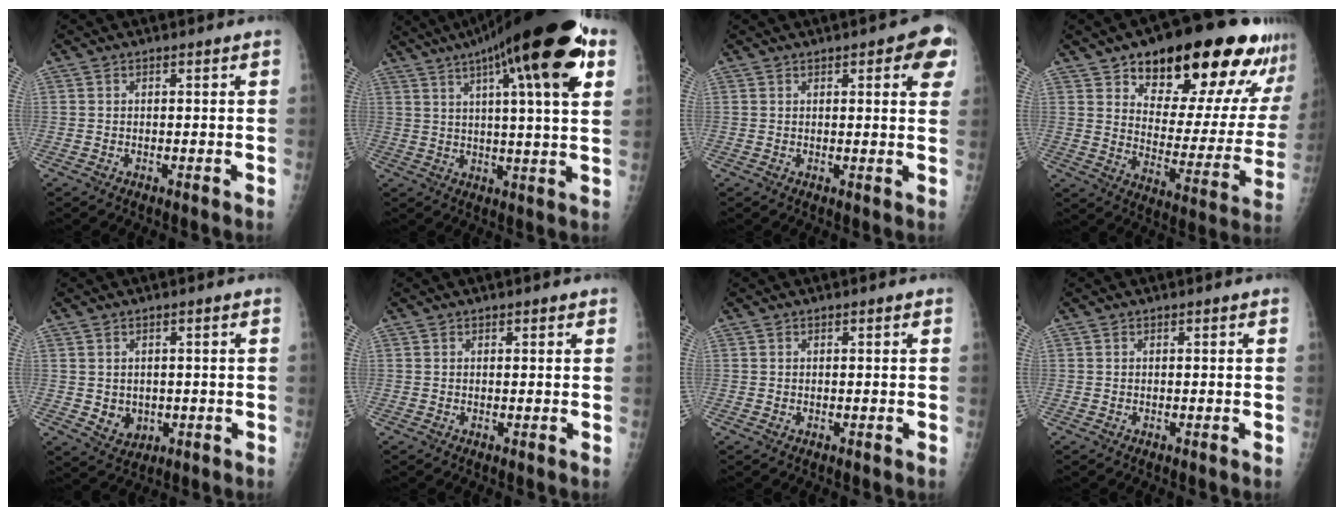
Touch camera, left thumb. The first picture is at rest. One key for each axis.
{"total": 23.6, "fx": 11.3, "fy": 4.7, "fz": 20.1, "tx": -0.303, "ty": 0.001, "tz": 0.166}
{"total": 9.2, "fx": 4.1, "fy": 3.0, "fz": 7.7, "tx": -0.059, "ty": -0.009, "tz": 0.040}
{"total": 25.6, "fx": 16.4, "fy": 10.3, "fz": 16.7, "tx": -0.192, "ty": -0.063, "tz": 0.235}
{"total": 4.0, "fx": -0.2, "fy": 3.5, "fz": 2.0, "tx": -0.017, "ty": -0.004, "tz": 0.012}
{"total": 0.7, "fx": 0.5, "fy": 0.3, "fz": 0.4, "tx": -0.002, "ty": -0.001, "tz": 0.005}
{"total": 0.0}
{"total": 0.0}